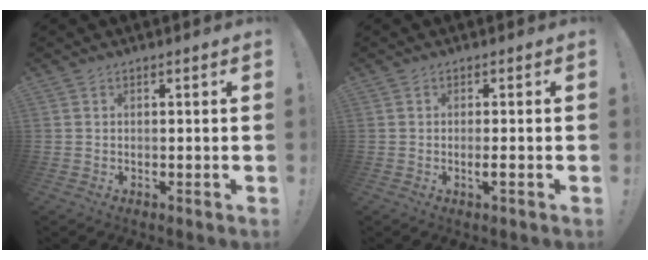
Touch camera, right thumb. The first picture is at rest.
{"total": 2.1, "force": [-0.6, -0.3, 2.0], "torque": [-0.034, -0.003, -0.011]}